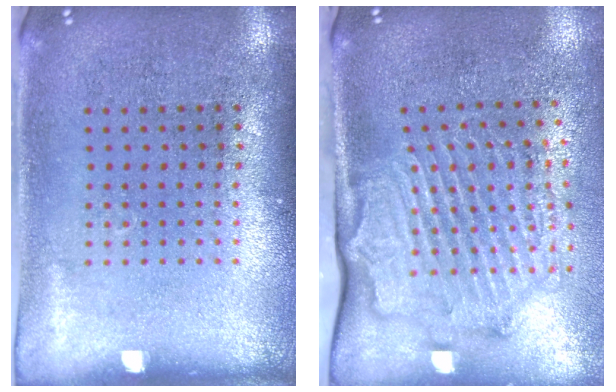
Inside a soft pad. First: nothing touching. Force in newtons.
{"total": 2.1, "press": 2.1, "slide": 0.5}